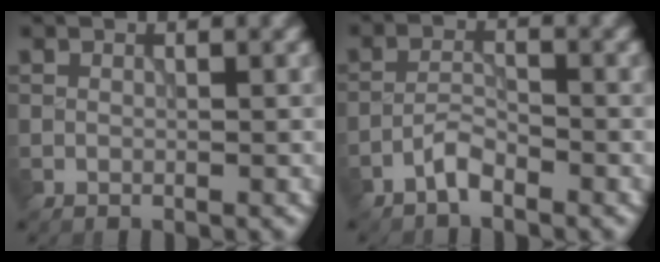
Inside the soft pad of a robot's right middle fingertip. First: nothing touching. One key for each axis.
{"total": 2.0, "fx": -1.6, "fy": 0.5, "fz": 1.0, "tx": -0.022, "ty": 0.007, "tz": -0.036}